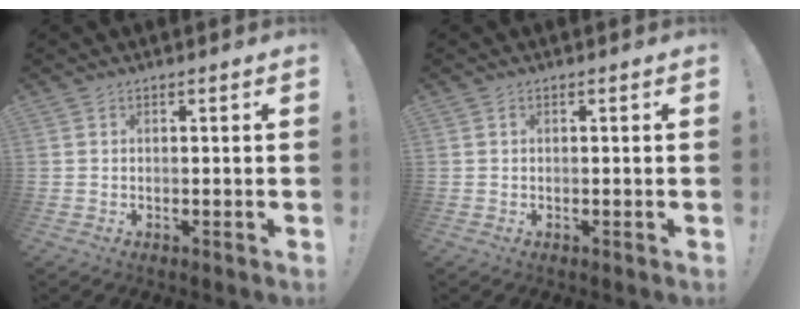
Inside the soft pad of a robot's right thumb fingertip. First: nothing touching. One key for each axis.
{"total": 0.0}